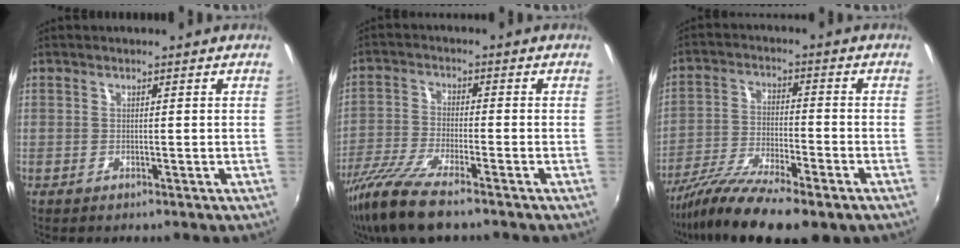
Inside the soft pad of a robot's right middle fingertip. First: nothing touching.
{"total": 11.0, "force": [-8.4, 1.6, 7.0], "torque": [-0.160, -0.035, -0.163]}
{"total": 14.4, "force": [-10.4, 3.1, 9.5], "torque": [-0.190, -0.045, -0.187]}